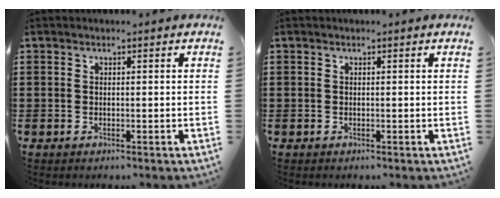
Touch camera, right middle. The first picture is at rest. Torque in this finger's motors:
{"motor_torque": [-0.36, -0.15, 0.03, 0.01]}